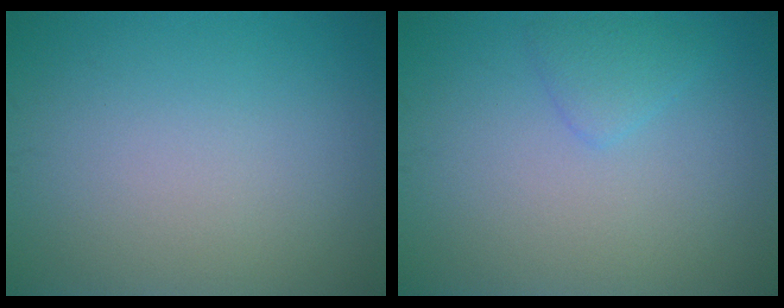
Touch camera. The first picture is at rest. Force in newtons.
{"total": 1.5, "press": 1.5, "slide": 0.1}